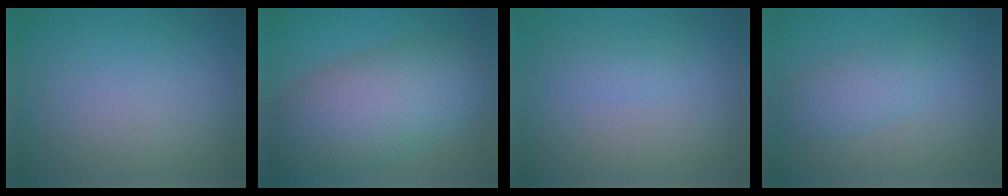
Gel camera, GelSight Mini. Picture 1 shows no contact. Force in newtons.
{"total": 10.5, "press": 10.5, "slide": 0.6}
{"total": 1.4, "press": 1.4, "slide": 0.1}
{"total": 2.9, "press": 2.9, "slide": 0.1}